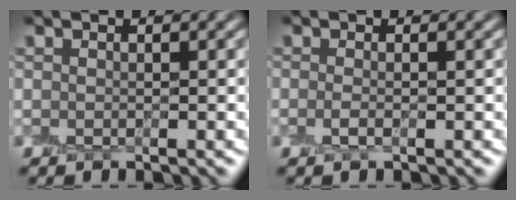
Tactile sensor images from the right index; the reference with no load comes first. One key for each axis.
{"total": 1.2, "fx": -0.3, "fy": 0.3, "fz": 1.1, "tx": -0.026, "ty": -0.007, "tz": -0.009}